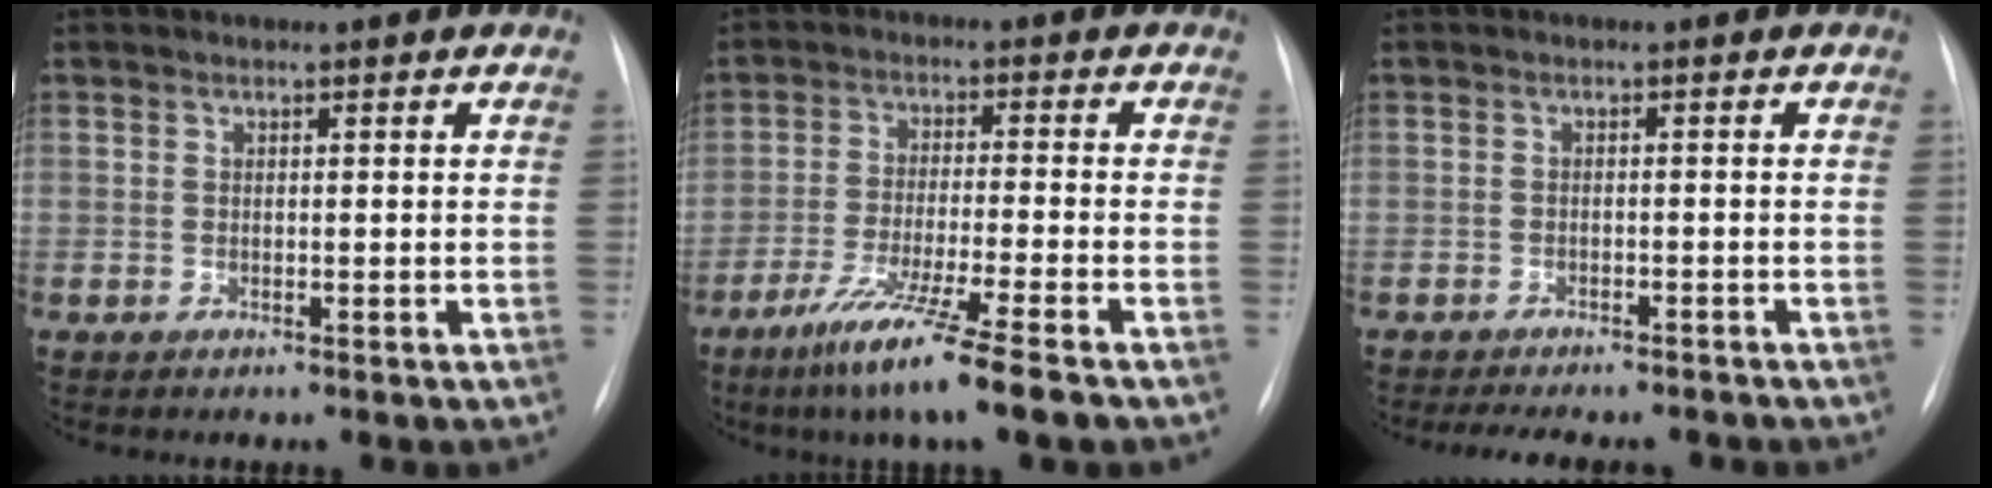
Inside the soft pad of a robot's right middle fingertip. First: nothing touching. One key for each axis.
{"total": 11.4, "fx": -7.6, "fy": -0.9, "fz": 8.4, "tx": -0.152, "ty": -0.038, "tz": -0.129}
{"total": 9.7, "fx": -8.7, "fy": 2.7, "fz": 3.5, "tx": -0.052, "ty": 0.002, "tz": -0.108}